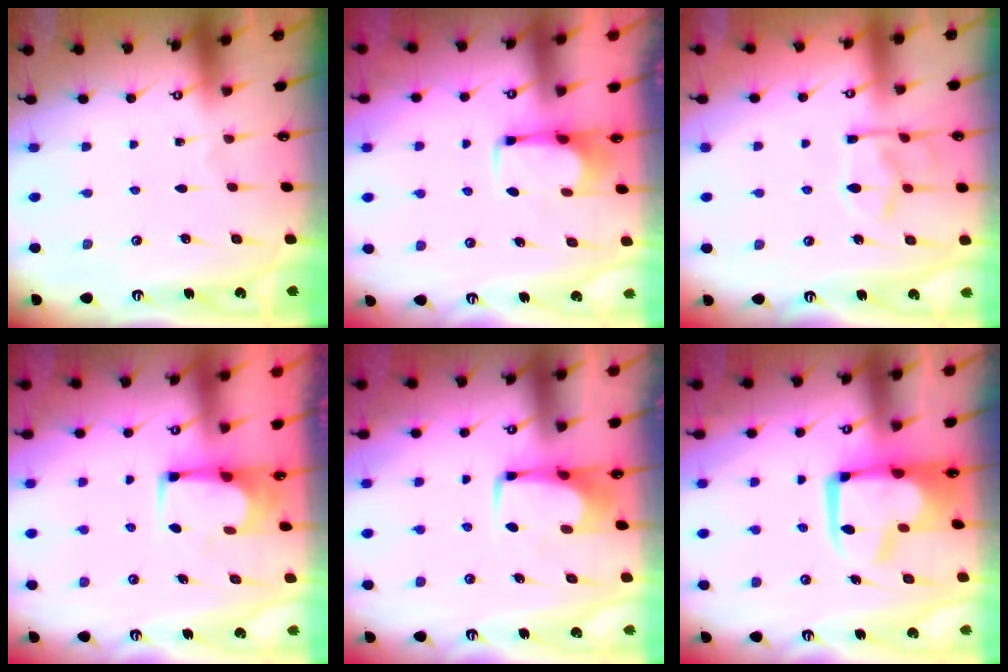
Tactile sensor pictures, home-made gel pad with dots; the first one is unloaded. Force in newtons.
{"total": 2.9, "press": 2.9, "slide": 0.5}
{"total": 11.8, "press": 11.7, "slide": 1.7}
{"total": 2.2, "press": 2.2, "slide": 0.1}
{"total": 0.0}
{"total": 10.6, "press": 10.5, "slide": 1.2}